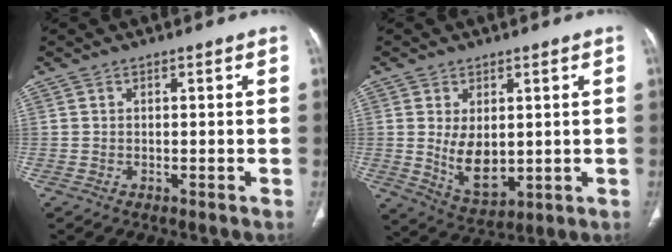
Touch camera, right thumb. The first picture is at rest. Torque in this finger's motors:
{"motor_torque": [-0.71, 0.94, 0.12, 0.22, 0.07]}